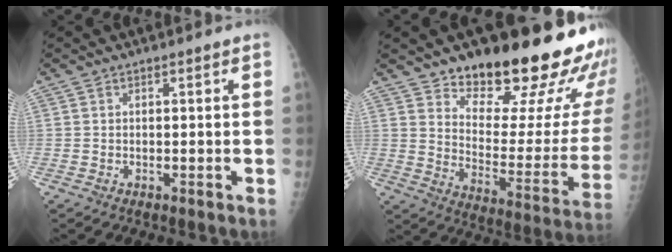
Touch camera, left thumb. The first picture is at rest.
{"total": 25.7, "force": [18.7, 8.5, 15.4], "torque": [-0.177, -0.126, 0.257]}